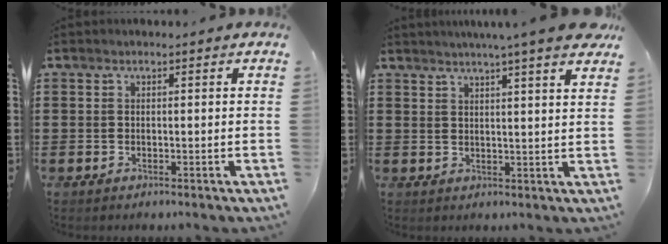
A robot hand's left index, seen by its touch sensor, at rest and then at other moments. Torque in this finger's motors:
{"motor_torque": [0.94, -0.51, 0.69, 0.08]}